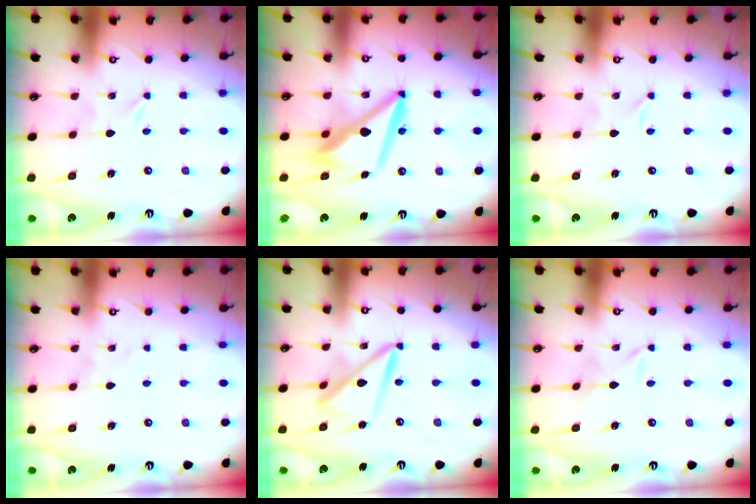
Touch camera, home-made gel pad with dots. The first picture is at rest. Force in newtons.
{"total": 11.6, "press": 11.5, "slide": 1.3}
{"total": 0.0}
{"total": 1.5, "press": 1.5, "slide": 0.2}
{"total": 11.5, "press": 11.5, "slide": 1.1}
{"total": 1.5, "press": 1.5, "slide": 0.3}